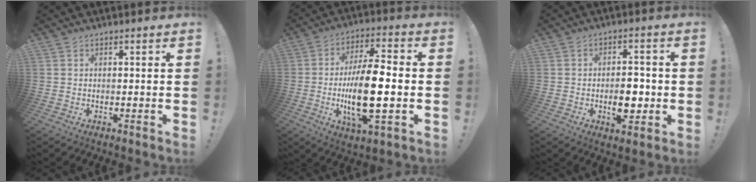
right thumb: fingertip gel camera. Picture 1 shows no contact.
{"total": 21.0, "force": [-2.2, 7.1, 19.6], "torque": [-0.381, -0.010, -0.040]}
{"total": 8.1, "force": [-1.6, 4.7, 6.3], "torque": [-0.092, 0.008, -0.027]}